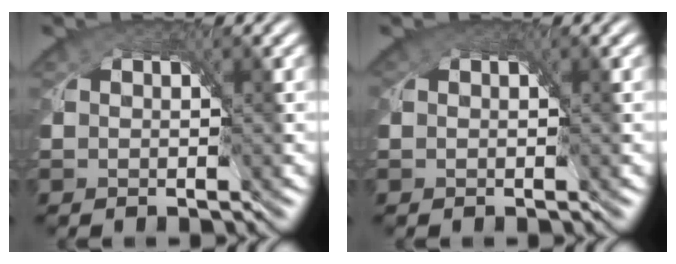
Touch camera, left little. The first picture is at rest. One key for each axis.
{"total": 1.0, "fx": 0.2, "fy": 0.9, "fz": 0.3, "tx": -0.007, "ty": -0.001, "tz": 0.000}